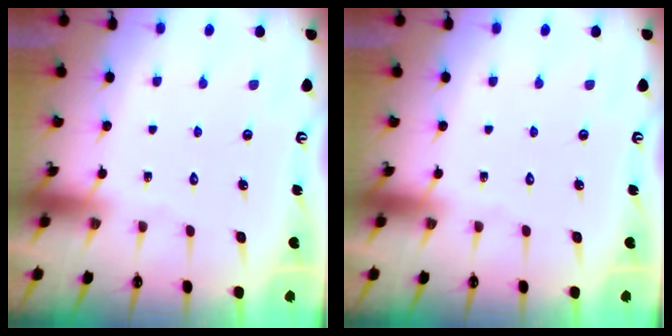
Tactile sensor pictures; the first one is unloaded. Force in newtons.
{"total": 0.0}